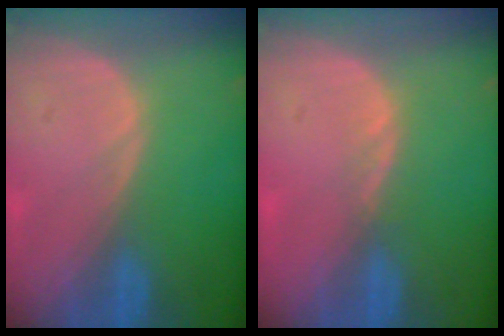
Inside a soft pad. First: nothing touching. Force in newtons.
{"total": 1.1, "press": 1.0, "slide": 0.5}